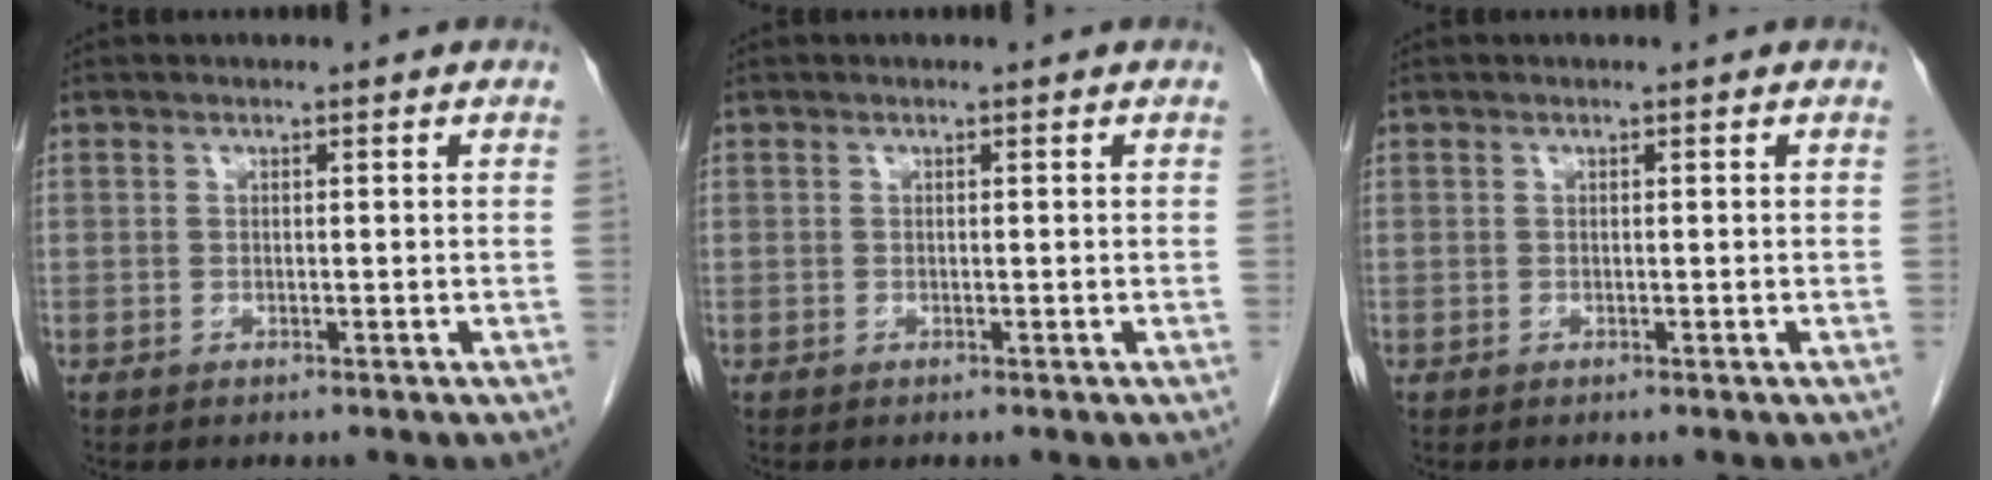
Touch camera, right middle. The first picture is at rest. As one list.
[{"total": 0.0}, {"total": 0.0}]